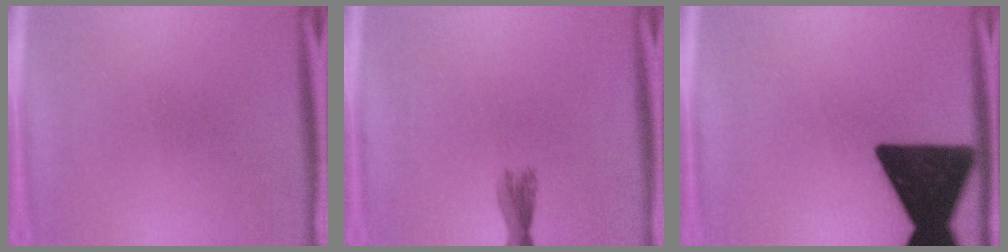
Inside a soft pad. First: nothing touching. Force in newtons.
{"total": 2.3}
{"total": 18.3}